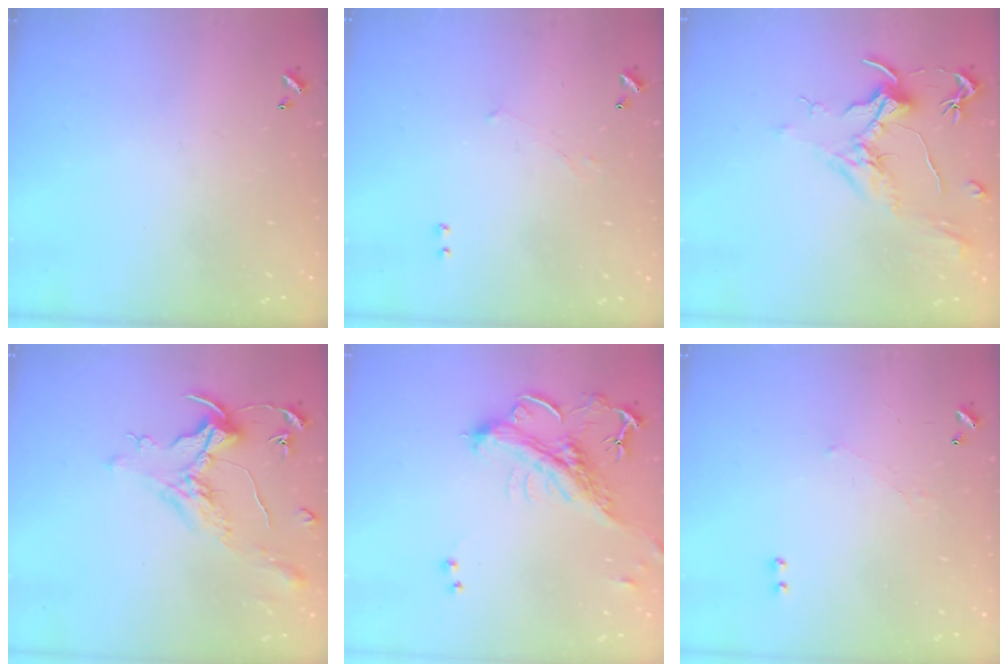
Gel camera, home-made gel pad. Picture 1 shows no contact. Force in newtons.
{"total": 2.8, "press": 2.7, "slide": 0.5}
{"total": 1.9, "press": 1.7, "slide": 0.9}
{"total": 1.6, "press": 1.4, "slide": 0.7}
{"total": 2.3, "press": 1.9, "slide": 1.3}
{"total": 0.7, "press": 0.2, "slide": 0.7}